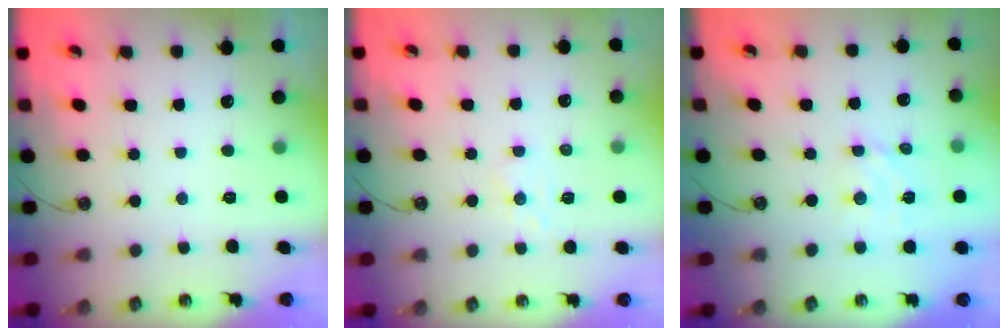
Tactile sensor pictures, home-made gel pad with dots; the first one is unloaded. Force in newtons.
{"total": 5.7, "press": 5.6, "slide": 0.9}
{"total": 3.4, "press": 3.4, "slide": 0.7}